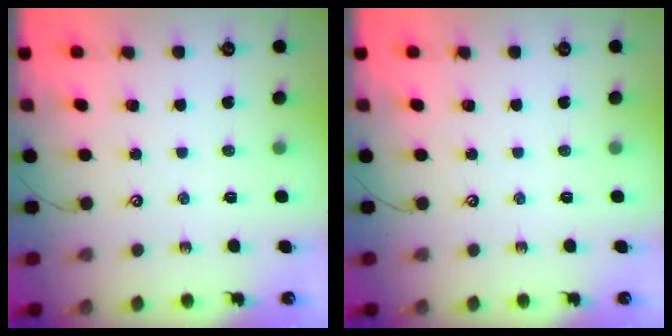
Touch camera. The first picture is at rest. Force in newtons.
{"total": 0.0}